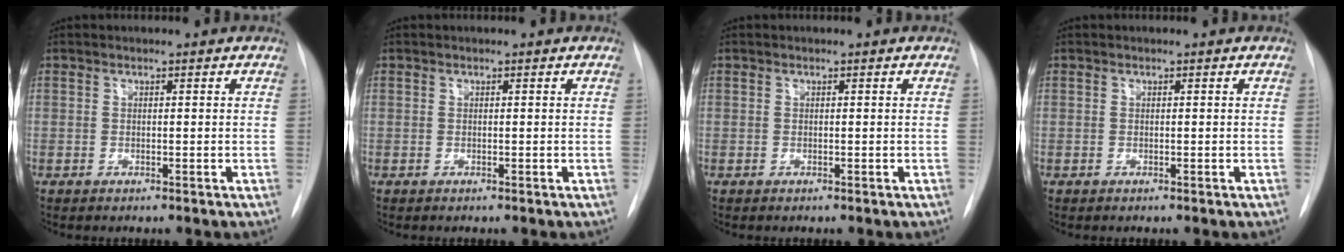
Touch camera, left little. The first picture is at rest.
{"total": 0.0}
{"total": 0.0}
{"total": 0.0}